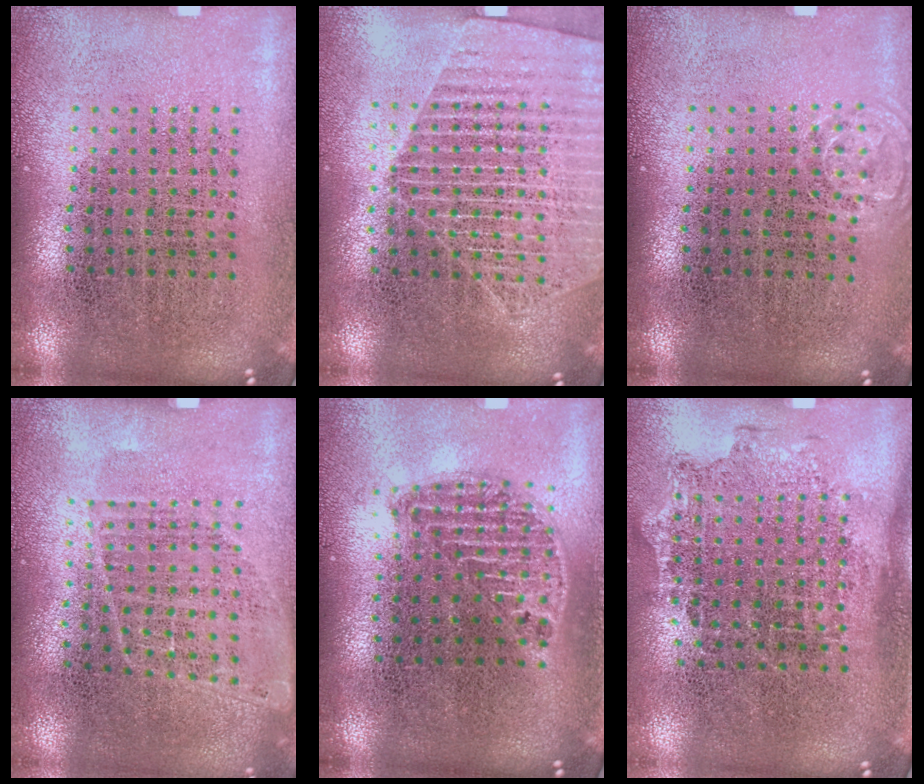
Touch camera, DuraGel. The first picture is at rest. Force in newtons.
{"total": 1.8, "press": 1.6, "slide": 0.9}
{"total": 0.5, "press": 0.5, "slide": 0.1}
{"total": 1.0, "press": 0.9, "slide": 0.6}
{"total": 1.2, "press": 1.0, "slide": 0.6}
{"total": 1.3, "press": 1.1, "slide": 0.7}